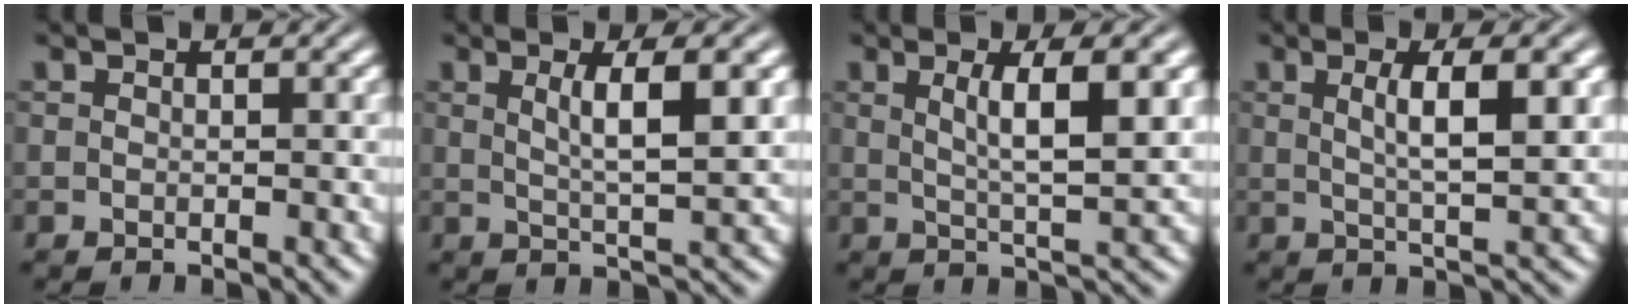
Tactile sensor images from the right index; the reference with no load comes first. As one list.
[{"total": 3.8, "force": [1.1, -1.0, 3.5], "torque": [-0.044, -0.002, 0.028]}, {"total": 4.2, "force": [1.1, -0.9, 3.9], "torque": [-0.051, -0.004, 0.028]}, {"total": 3.6, "force": [1.0, -0.9, 3.4], "torque": [-0.044, -0.003, 0.024]}]